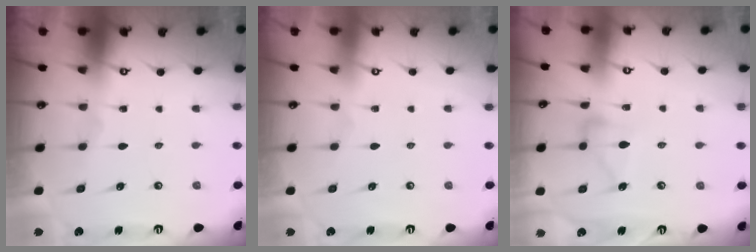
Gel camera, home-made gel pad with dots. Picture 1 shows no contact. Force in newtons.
{"total": 3.9, "press": 3.9, "slide": 0.1}
{"total": 9.1, "press": 9.1, "slide": 0.5}